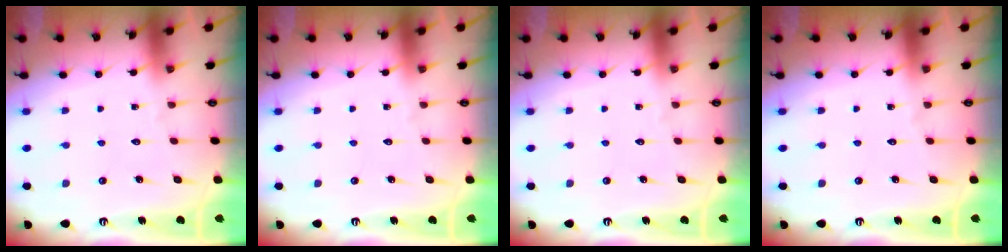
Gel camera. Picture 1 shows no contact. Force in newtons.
{"total": 0.0}
{"total": 0.0}
{"total": 0.0}